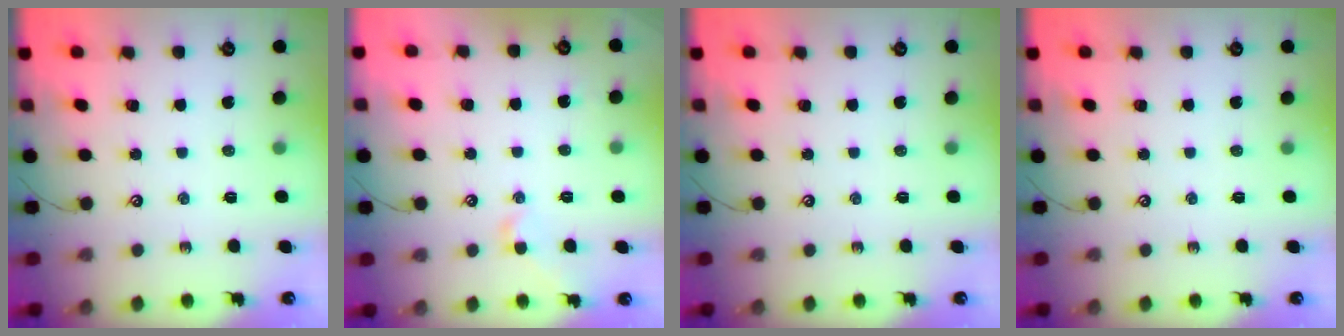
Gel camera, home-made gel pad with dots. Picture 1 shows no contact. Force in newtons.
{"total": 2.9, "press": 2.9, "slide": 0.7}
{"total": 0.0}
{"total": 0.0}